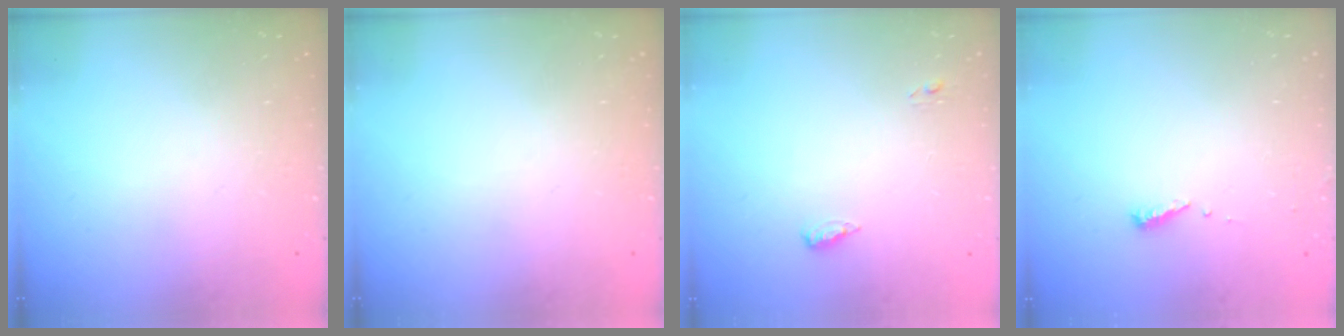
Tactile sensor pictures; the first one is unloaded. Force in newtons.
{"total": 0.0}
{"total": 4.9, "press": 4.6, "slide": 1.5}
{"total": 5.3, "press": 5.3, "slide": 0.5}